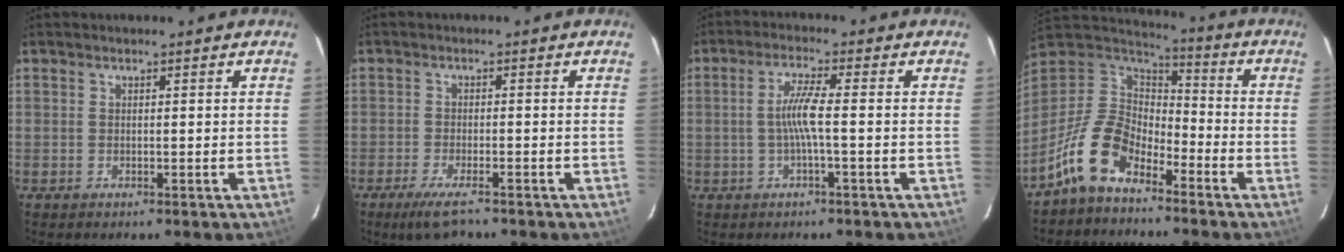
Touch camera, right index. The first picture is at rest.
{"total": 5.4, "force": [-4.1, 1.1, 3.4], "torque": [-0.083, -0.013, -0.076]}
{"total": 4.7, "force": [-0.9, -0.4, 4.6], "torque": [-0.097, 0.002, -0.016]}
{"total": 13.2, "force": [-8.2, 7.2, 7.4], "torque": [-0.158, 0.016, -0.164]}